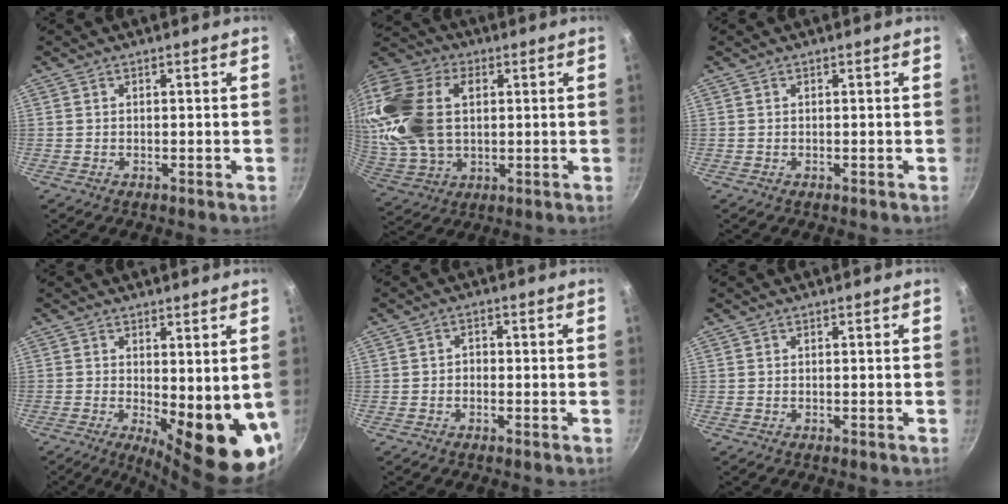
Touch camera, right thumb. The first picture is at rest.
{"total": 23.3, "force": [4.1, 15.6, 16.8], "torque": [-0.350, 0.010, 0.080]}
{"total": 0.0}
{"total": 12.4, "force": [-0.6, 4.5, 11.5], "torque": [-0.123, -0.023, 0.003]}
{"total": 1.7, "force": [-0.5, 1.3, 0.9], "torque": [-0.011, 0.009, -0.011]}
{"total": 0.0}